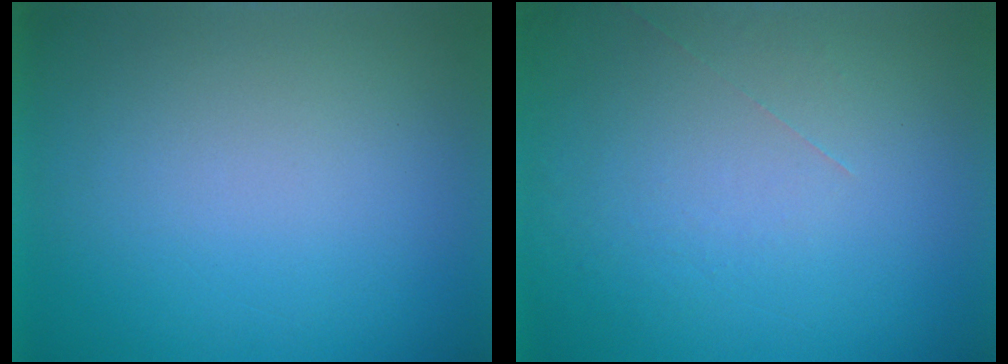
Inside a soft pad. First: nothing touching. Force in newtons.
{"total": 1.2}